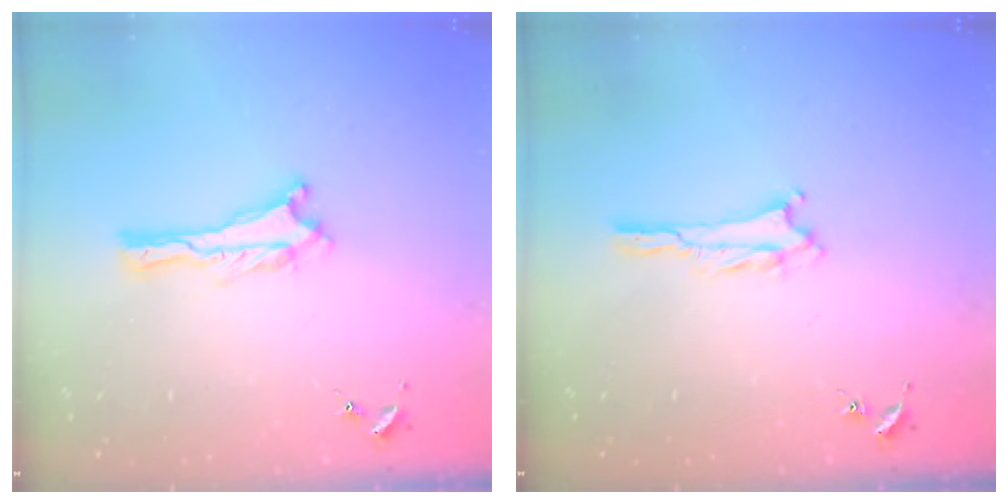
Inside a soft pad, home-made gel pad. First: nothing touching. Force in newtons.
{"total": 2.1, "press": 2.1, "slide": 0.3}